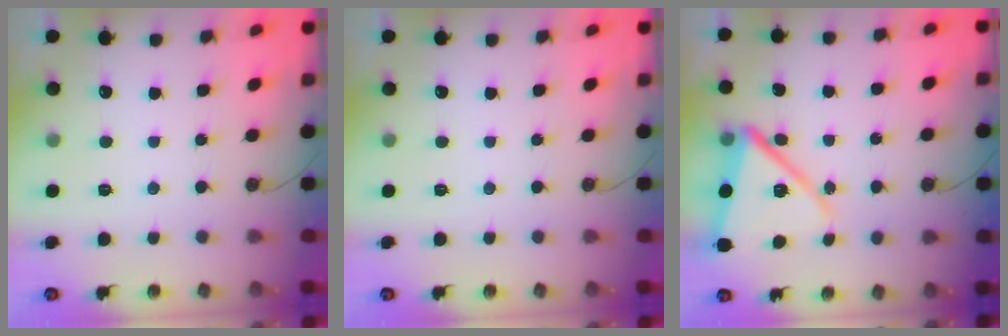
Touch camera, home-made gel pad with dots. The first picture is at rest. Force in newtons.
{"total": 0.0}
{"total": 15.0, "press": 14.9, "slide": 1.7}